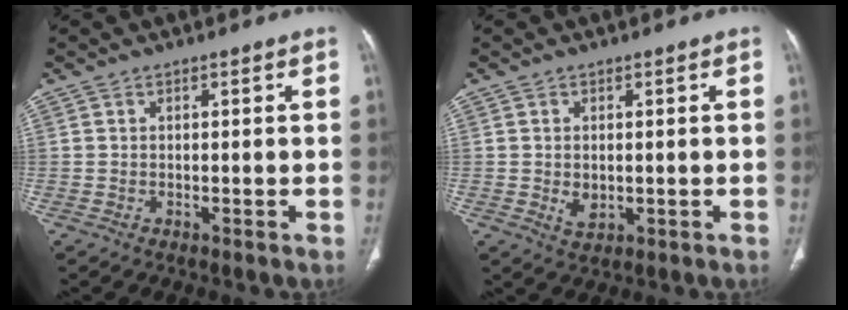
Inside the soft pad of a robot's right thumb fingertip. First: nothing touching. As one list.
[{"total": 3.1, "force": [-0.2, 2.1, 2.3], "torque": [-0.035, -0.006, 0.004]}]